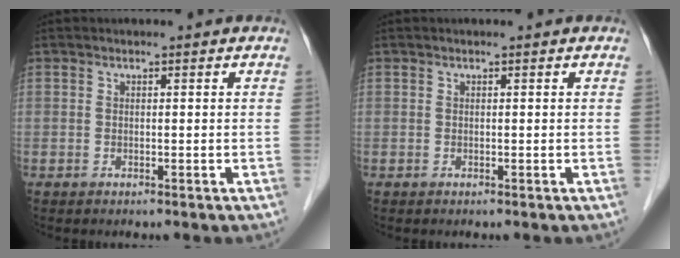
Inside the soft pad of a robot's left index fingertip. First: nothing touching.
{"total": 0.0}